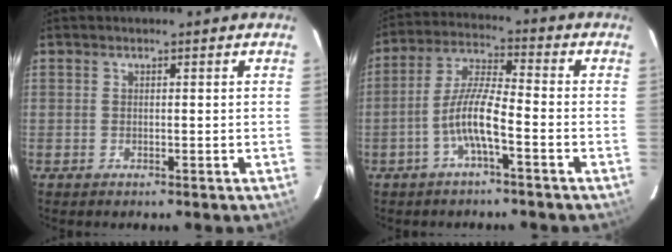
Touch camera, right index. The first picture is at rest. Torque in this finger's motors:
{"motor_torque": [1.36, -0.74, 0.69, 0.19]}